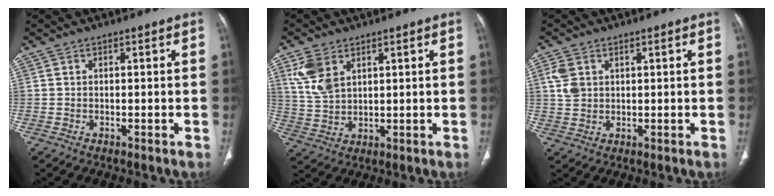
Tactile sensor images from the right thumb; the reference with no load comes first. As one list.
[{"total": 7.4, "force": [3.7, 4.4, 4.7], "torque": [-0.091, -0.008, 0.086]}, {"total": 4.5, "force": [1.6, 3.3, 2.6], "torque": [-0.050, -0.003, 0.036]}]